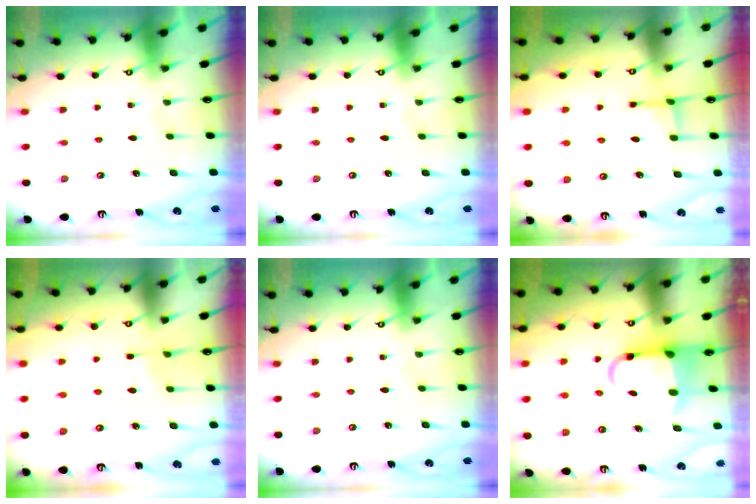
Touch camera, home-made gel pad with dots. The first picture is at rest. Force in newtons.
{"total": 0.0}
{"total": 3.8, "press": 3.7, "slide": 0.9}
{"total": 3.0, "press": 3.0, "slide": 0.5}
{"total": 0.0}
{"total": 5.4, "press": 5.3, "slide": 1.2}